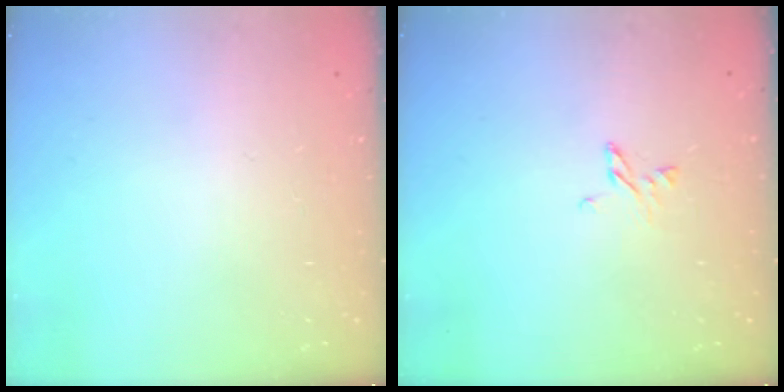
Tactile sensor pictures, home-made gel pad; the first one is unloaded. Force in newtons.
{"total": 3.6, "press": 3.6, "slide": 0.4}